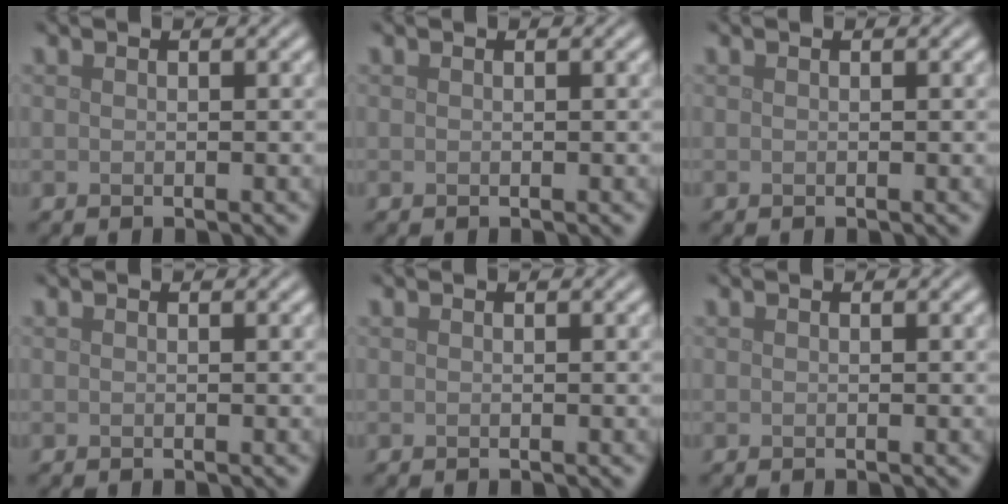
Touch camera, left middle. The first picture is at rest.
{"total": 0.0}
{"total": 0.0}
{"total": 0.0}
{"total": 0.0}
{"total": 0.0}